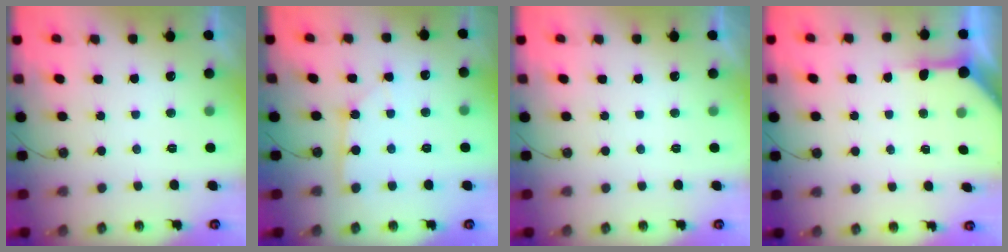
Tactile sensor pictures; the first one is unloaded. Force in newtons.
{"total": 2.0, "press": 2.0, "slide": 0.3}
{"total": 0.0}
{"total": 5.4, "press": 5.4, "slide": 0.3}